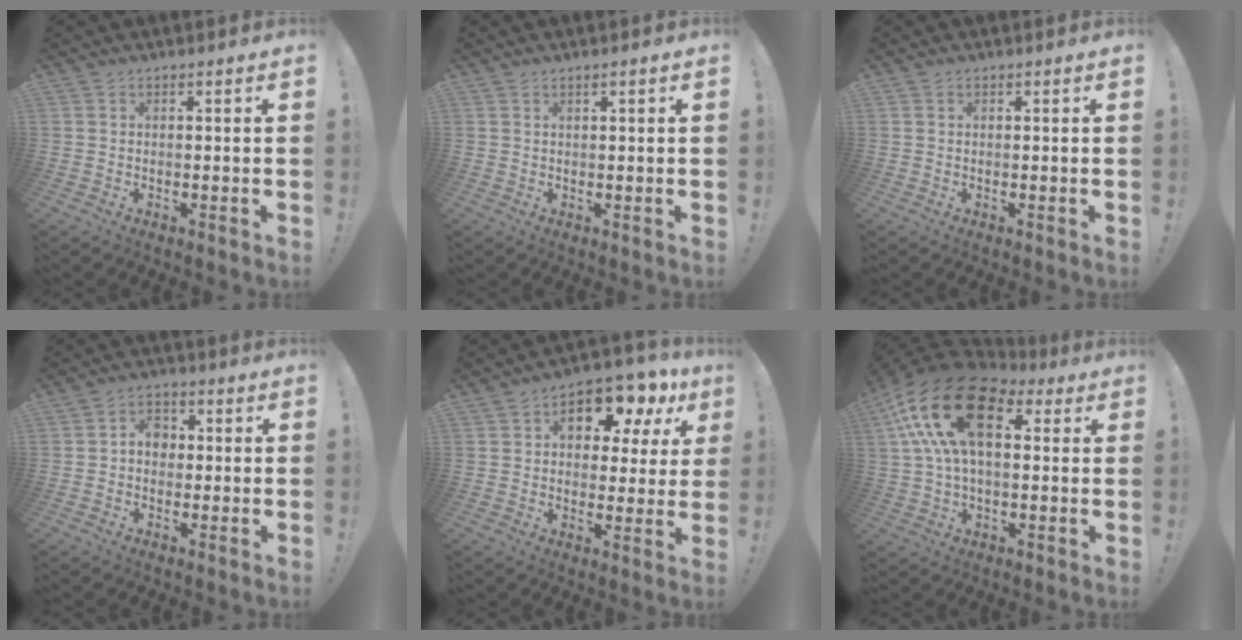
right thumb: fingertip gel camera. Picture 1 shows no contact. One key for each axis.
{"total": 1.3, "fx": 0.7, "fy": -0.1, "fz": 1.1, "tx": -0.024, "ty": 0.002, "tz": 0.012}
{"total": 0.0}
{"total": 5.1, "fx": 0.1, "fy": 4.0, "fz": 3.2, "tx": -0.051, "ty": 0.007, "tz": 0.001}
{"total": 12.9, "fx": 6.2, "fy": 7.1, "fz": 8.7, "tx": -0.127, "ty": -0.030, "tz": 0.104}
{"total": 23.5, "fx": 7.2, "fy": 13.0, "fz": 18.2, "tx": -0.349, "ty": -0.012, "tz": 0.128}